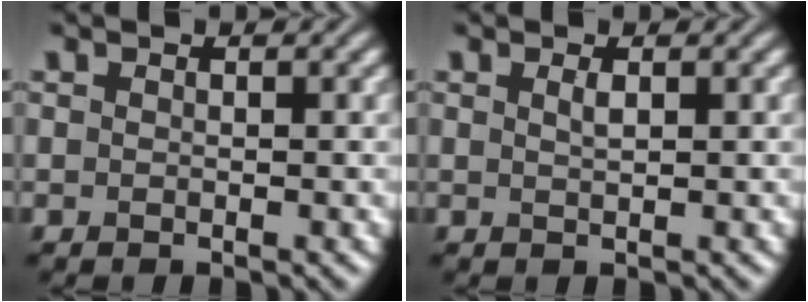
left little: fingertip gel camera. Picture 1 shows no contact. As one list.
[{"total": 0.8, "force": [0.4, 0.2, 0.7], "torque": [-0.012, 0.001, 0.008]}]